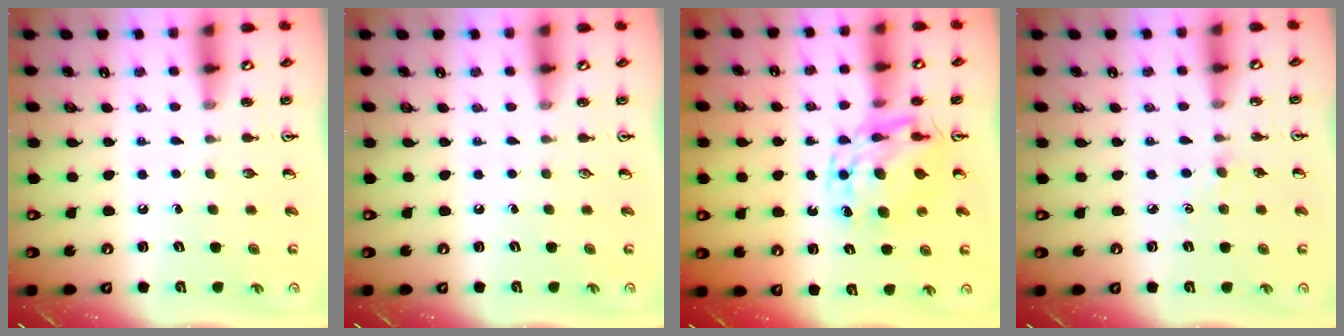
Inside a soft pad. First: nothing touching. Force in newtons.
{"total": 0.0}
{"total": 10.0, "press": 10.0, "slide": 0.9}
{"total": 2.6, "press": 2.6, "slide": 0.4}